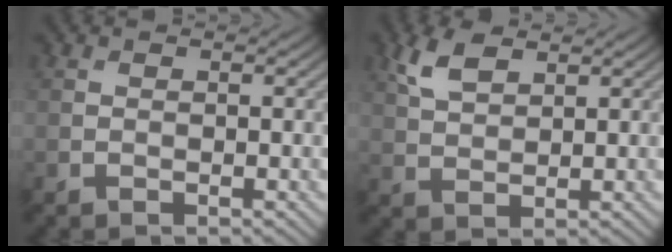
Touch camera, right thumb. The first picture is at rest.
{"total": 4.4, "force": [2.7, 2.0, 3.0], "torque": [-0.076, 0.006, 0.057]}